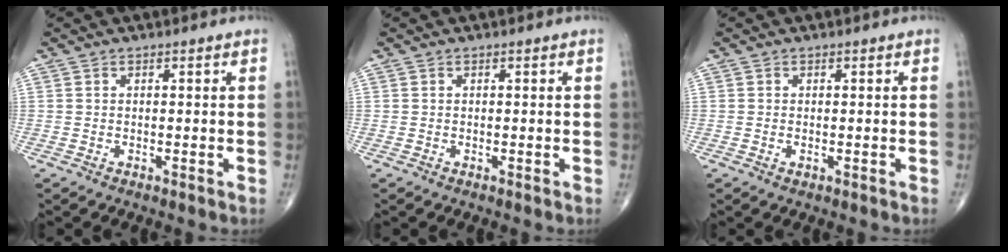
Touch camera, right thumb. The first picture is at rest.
{"total": 0.0}
{"total": 0.7, "force": [-0.2, 0.4, 0.6], "torque": [-0.011, -0.001, -0.002]}